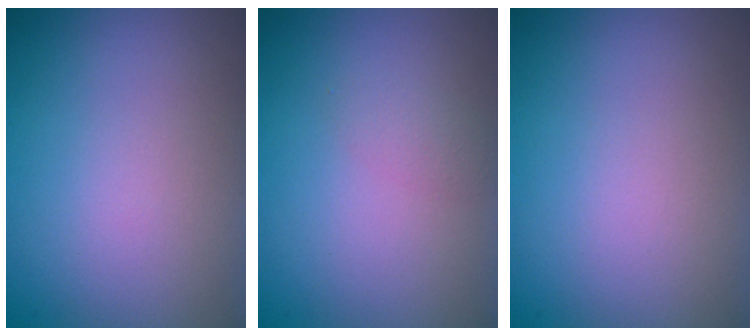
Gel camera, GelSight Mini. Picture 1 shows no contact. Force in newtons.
{"total": 1.1, "press": 1.1, "slide": 0.1}
{"total": 0.0}